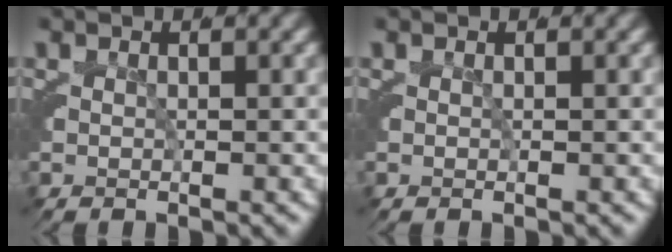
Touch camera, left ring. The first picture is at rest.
{"total": 0.0}